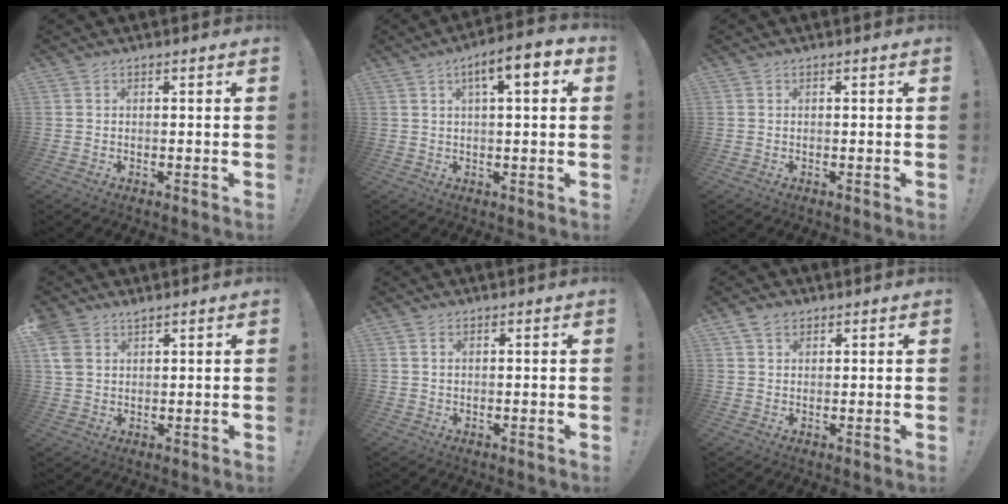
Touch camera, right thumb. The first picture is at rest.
{"total": 7.9, "force": [2.6, 2.1, 7.2], "torque": [-0.098, -0.010, 0.035]}
{"total": 0.0}
{"total": 5.2, "force": [3.0, 3.5, 2.4], "torque": [-0.043, -0.014, 0.058]}
{"total": 1.2, "force": [0.6, 0.8, 0.7], "torque": [-0.015, 0.004, 0.011]}
{"total": 3.5, "force": [2.2, 2.3, 1.3], "torque": [-0.015, -0.007, 0.040]}